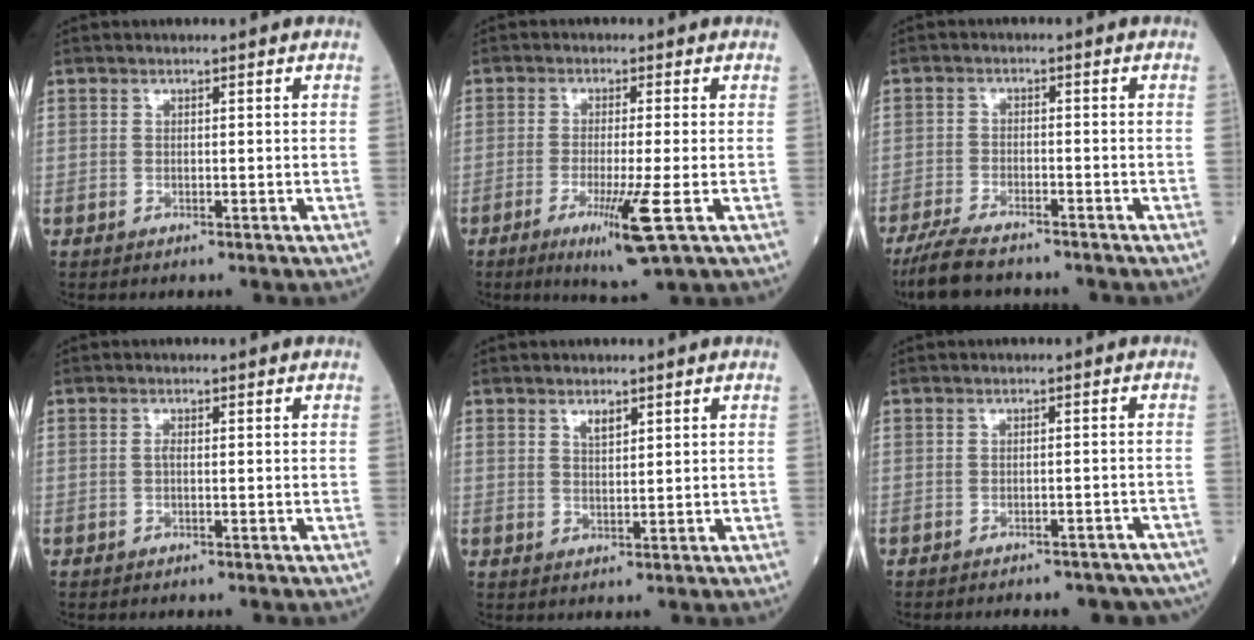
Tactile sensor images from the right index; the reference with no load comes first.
{"total": 7.2, "force": [-2.8, -0.8, 6.6], "torque": [-0.115, -0.024, -0.046]}
{"total": 8.0, "force": [-6.8, 1.5, 4.0], "torque": [-0.075, -0.020, -0.118]}
{"total": 0.6, "force": [-0.1, 0.1, 0.6], "torque": [-0.014, 0.001, -0.004]}
{"total": 2.0, "force": [1.3, 0.7, 1.3], "torque": [-0.025, -0.001, 0.026]}
{"total": 11.0, "force": [-9.9, 3.4, 3.3], "torque": [-0.035, 0.007, -0.097]}